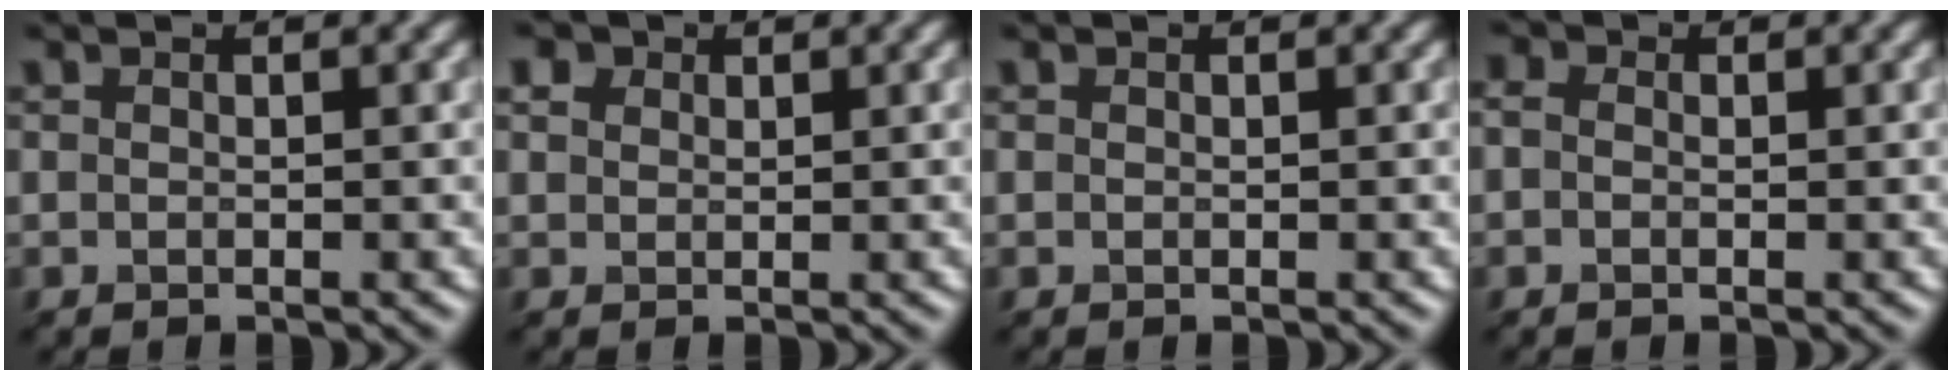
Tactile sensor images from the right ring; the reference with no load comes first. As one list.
[{"total": 1.7, "force": [1.4, 0.9, 0.3], "torque": [-0.023, 0.013, 0.021]}, {"total": 0.0}, {"total": 1.1, "force": [0.0, 0.9, 0.6], "torque": [-0.015, 0.009, -0.004]}]